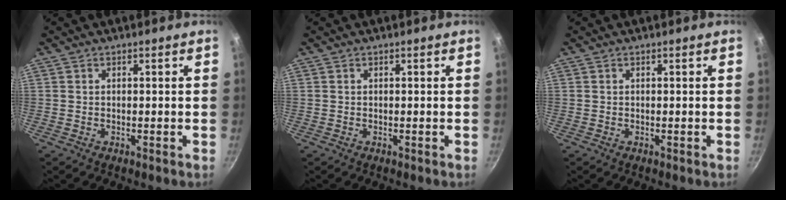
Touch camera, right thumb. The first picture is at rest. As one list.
[{"total": 0.0}, {"total": 0.0}]